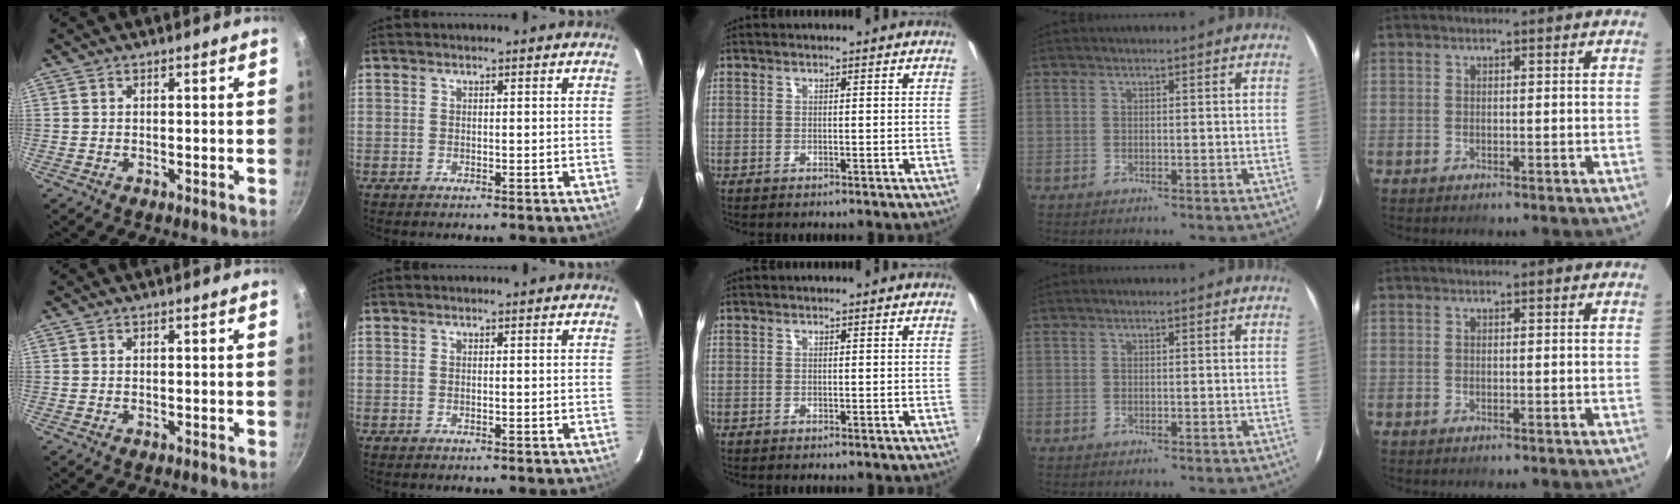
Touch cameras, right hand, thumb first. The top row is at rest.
{}